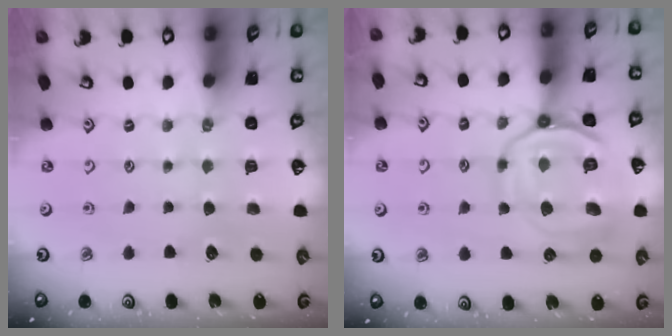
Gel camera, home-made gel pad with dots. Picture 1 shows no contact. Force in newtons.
{"total": 16.1, "press": 16.1, "slide": 1.5}